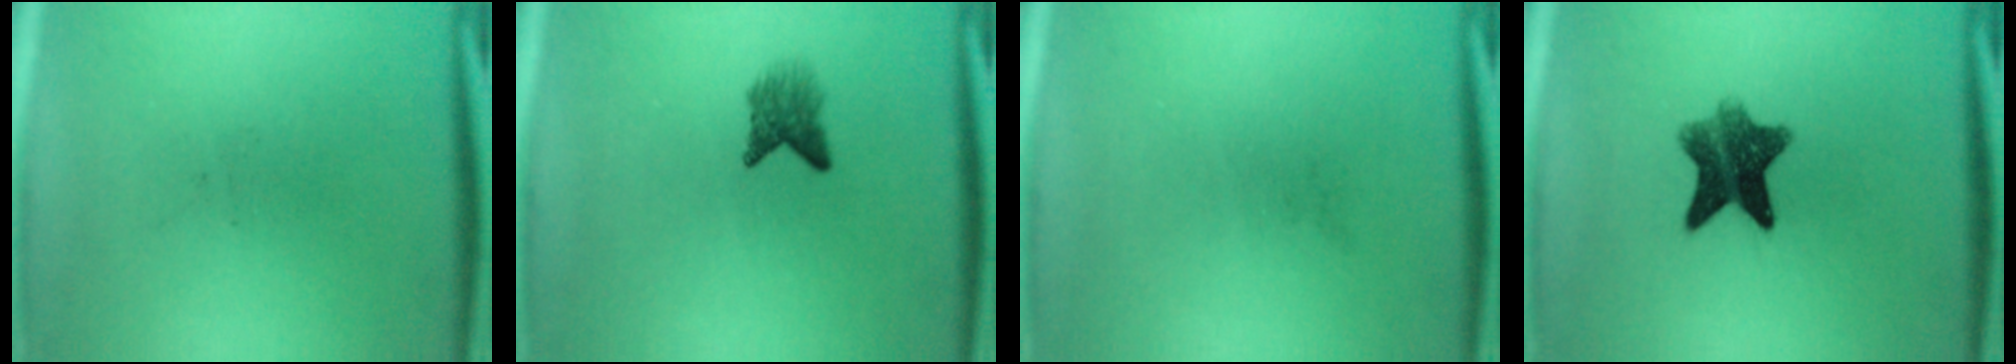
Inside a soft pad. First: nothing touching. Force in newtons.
{"total": 2.8}
{"total": 0.0}
{"total": 8.1}